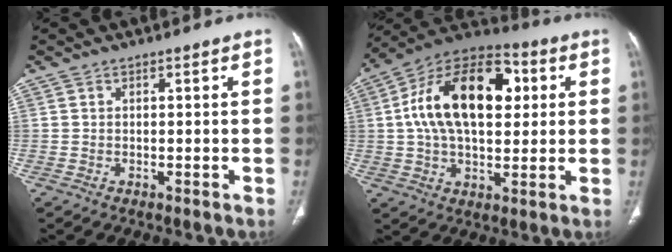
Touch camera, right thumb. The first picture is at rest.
{"total": 21.7, "force": [4.0, 12.4, 17.3], "torque": [-0.272, 0.020, 0.058]}